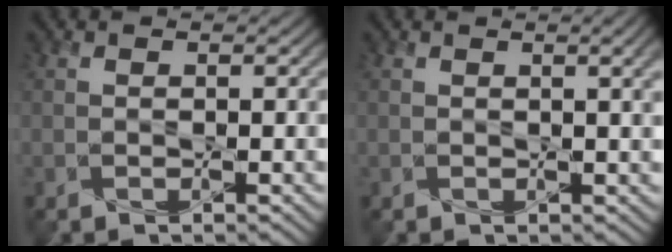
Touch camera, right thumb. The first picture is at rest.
{"total": 3.0, "force": [1.0, 0.8, 2.7], "torque": [-0.037, 0.004, 0.022]}